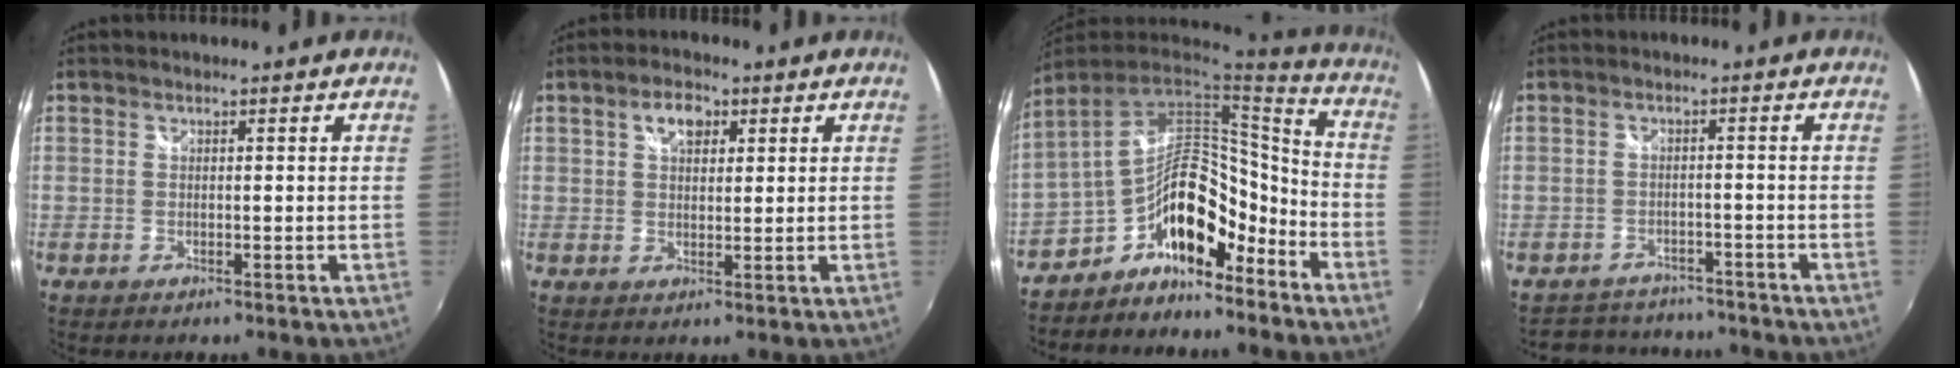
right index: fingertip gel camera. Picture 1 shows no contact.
{"total": 4.6, "force": [2.1, 2.7, 3.1], "torque": [-0.048, 0.013, 0.037]}
{"total": 16.2, "force": [-8.8, 8.0, 11.0], "torque": [-0.197, 0.015, -0.154]}
{"total": 8.1, "force": [-7.1, 3.8, 1.1], "torque": [-0.035, 0.020, -0.099]}